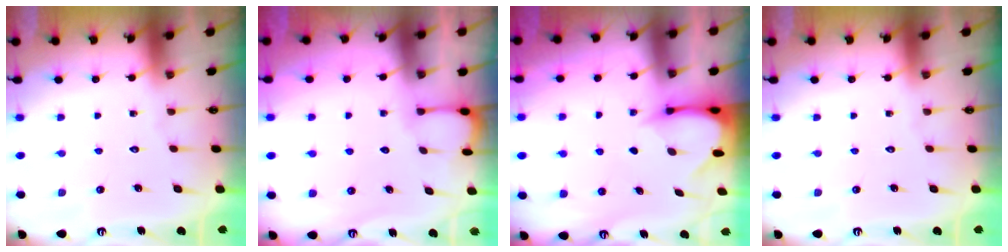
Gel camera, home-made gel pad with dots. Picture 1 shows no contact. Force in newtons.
{"total": 2.1, "press": 2.1, "slide": 0.2}
{"total": 3.4, "press": 3.3, "slide": 0.3}
{"total": 0.0}